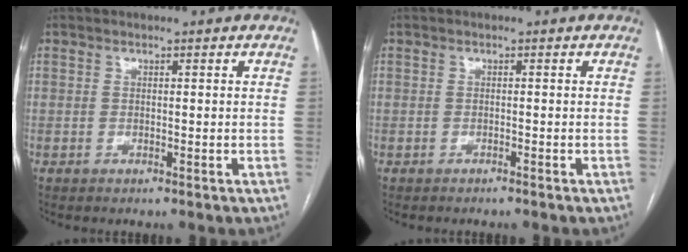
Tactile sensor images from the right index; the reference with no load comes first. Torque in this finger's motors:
{"motor_torque": [-0.05, -0.01, -0.03, 0.00]}